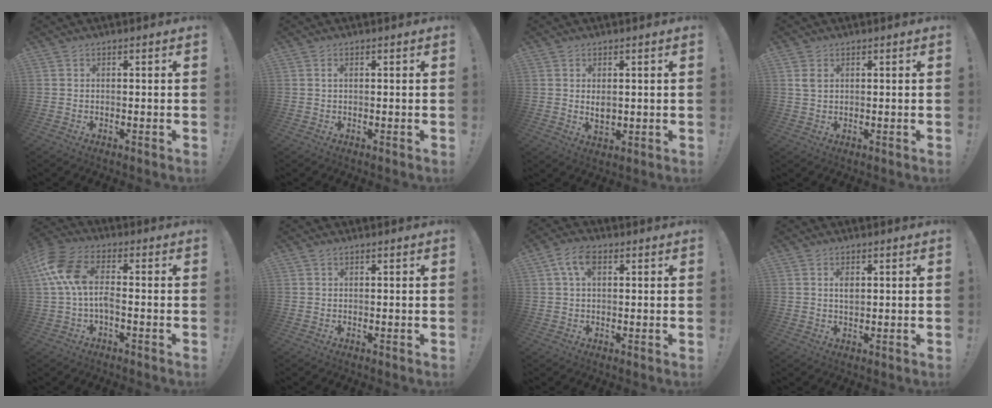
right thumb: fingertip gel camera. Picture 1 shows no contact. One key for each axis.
{"total": 0.8, "fx": 0.2, "fy": 0.3, "fz": 0.8, "tx": -0.008, "ty": -0.001, "tz": 0.001}
{"total": 3.3, "fx": 0.8, "fy": 2.1, "fz": 2.4, "tx": -0.028, "ty": -0.004, "tz": 0.013}
{"total": 2.5, "fx": 1.1, "fy": 1.5, "fz": 1.6, "tx": -0.024, "ty": -0.001, "tz": 0.019}
{"total": 12.2, "fx": 0.4, "fy": 6.2, "fz": 10.5, "tx": -0.222, "ty": -0.001, "tz": 0.008}
{"total": 0.5, "fx": 0.3, "fy": 0.4, "fz": 0.1, "tx": -0.003, "ty": 0.002, "tz": 0.005}
{"total": 7.0, "fx": 2.3, "fy": 4.3, "fz": 5.1, "tx": -0.091, "ty": 0.002, "tz": 0.041}
{"total": 2.5, "fx": 0.6, "fy": 1.5, "fz": 1.9, "tx": -0.026, "ty": -0.002, "tz": 0.006}